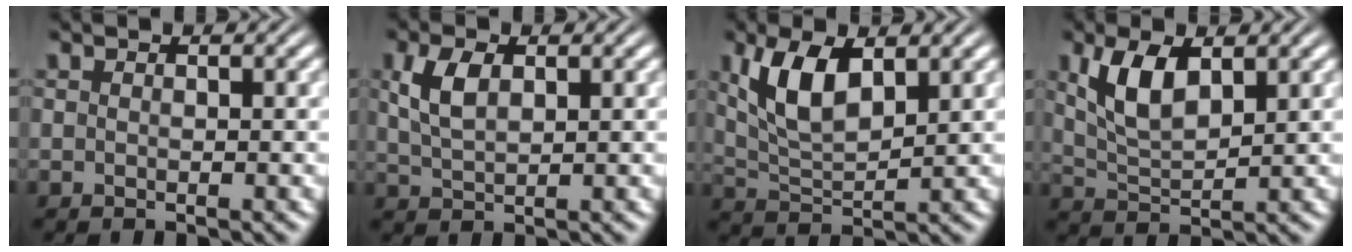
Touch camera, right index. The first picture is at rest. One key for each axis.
{"total": 2.8, "fx": 0.8, "fy": 1.5, "fz": 2.3, "tx": -0.053, "ty": -0.005, "tz": 0.024}
{"total": 5.9, "fx": 1.8, "fy": 3.6, "fz": 4.4, "tx": -0.104, "ty": -0.014, "tz": 0.041}
{"total": 4.6, "fx": 1.4, "fy": 2.7, "fz": 3.5, "tx": -0.084, "ty": -0.014, "tz": 0.033}